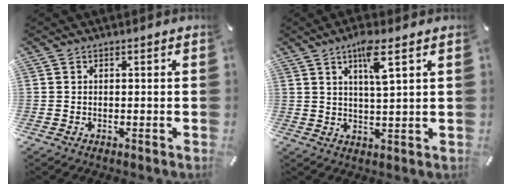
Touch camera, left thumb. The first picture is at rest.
{"total": 7.2, "force": [3.9, 1.1, 6.0], "torque": [-0.111, -0.005, 0.061]}